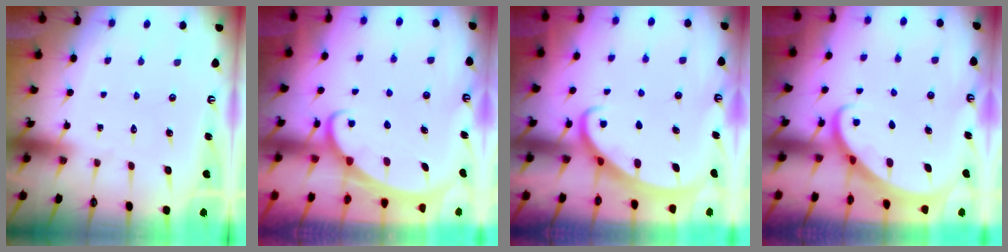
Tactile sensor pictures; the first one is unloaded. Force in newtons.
{"total": 2.2, "press": 2.2, "slide": 0.3}
{"total": 2.7, "press": 2.7, "slide": 0.4}
{"total": 2.5, "press": 2.5, "slide": 0.3}